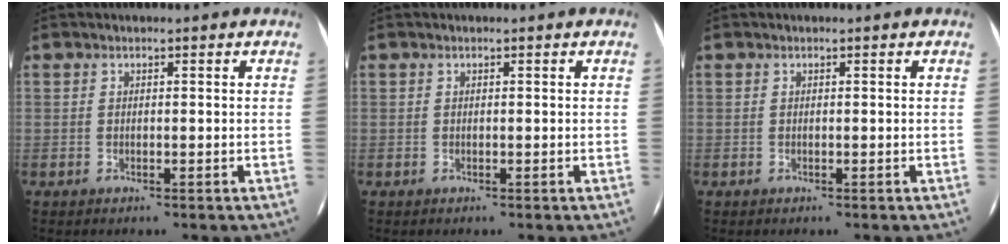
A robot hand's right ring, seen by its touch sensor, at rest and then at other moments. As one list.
[{"total": 0.0}, {"total": 0.0}]